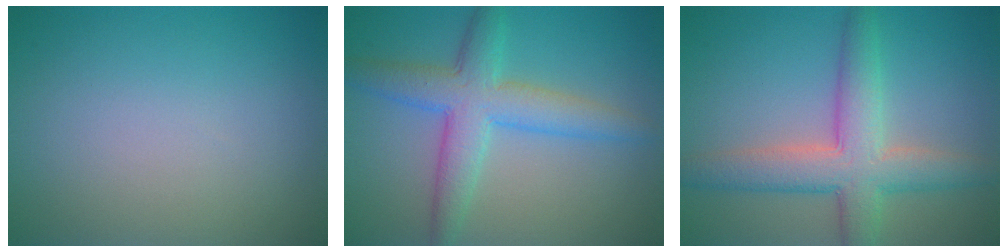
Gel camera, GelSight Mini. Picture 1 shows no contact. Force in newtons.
{"total": 5.4, "press": 5.4, "slide": 0.0}
{"total": 6.2, "press": 6.2, "slide": 0.2}